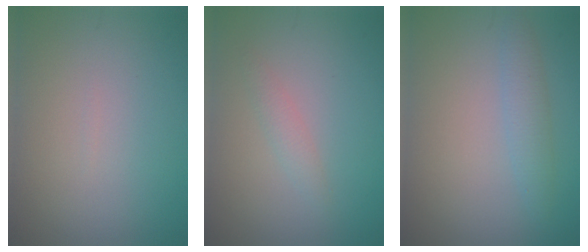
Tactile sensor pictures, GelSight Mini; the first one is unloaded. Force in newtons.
{"total": 1.2, "press": 1.2, "slide": 0.0}
{"total": 2.0, "press": 1.9, "slide": 0.2}